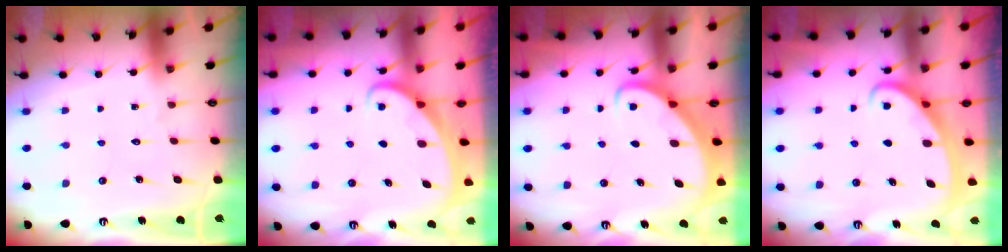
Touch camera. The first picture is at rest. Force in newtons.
{"total": 1.7, "press": 1.7, "slide": 0.2}
{"total": 2.5, "press": 2.5, "slide": 0.3}
{"total": 2.4, "press": 2.4, "slide": 0.4}